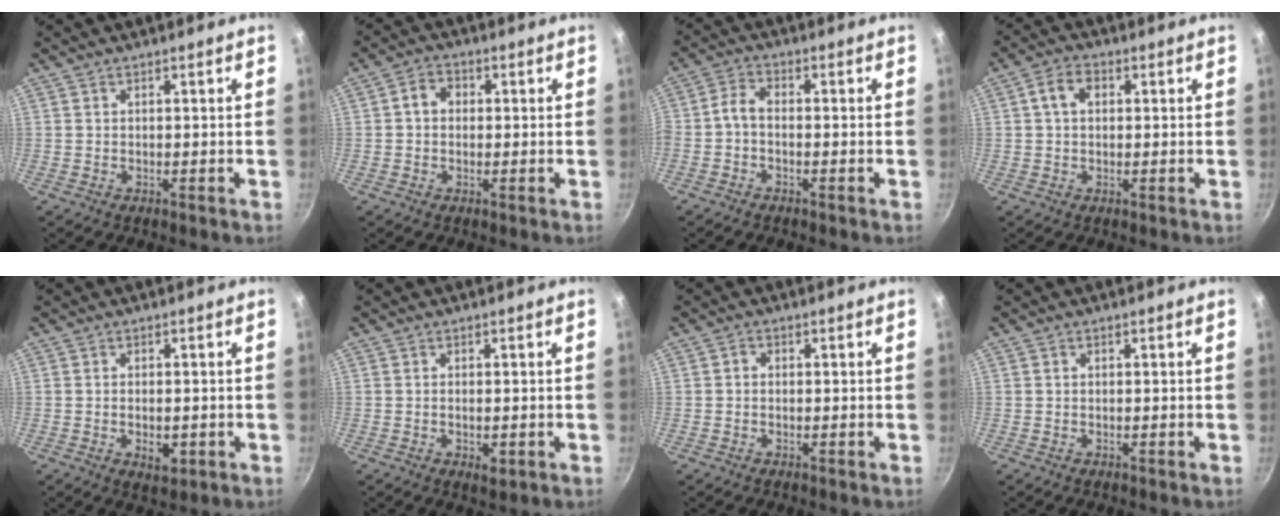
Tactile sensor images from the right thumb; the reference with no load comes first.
{"total": 4.1, "force": [0.4, 3.4, 2.3], "torque": [-0.024, 0.011, -0.004]}
{"total": 3.6, "force": [-1.4, 1.7, 2.9], "torque": [-0.069, 0.023, -0.039]}
{"total": 4.8, "force": [1.0, 3.4, 3.2], "torque": [-0.047, 0.011, 0.009]}
{"total": 4.0, "force": [-1.0, 2.2, 3.2], "torque": [-0.045, -0.002, -0.013]}
{"total": 2.6, "force": [-0.7, 1.3, 2.1], "torque": [-0.035, -0.006, -0.010]}
{"total": 1.4, "force": [-0.1, 1.2, 0.7], "torque": [-0.012, 0.007, -0.004]}
{"total": 0.6, "force": [0.1, 0.5, 0.3], "torque": [-0.003, 0.004, 0.000]}